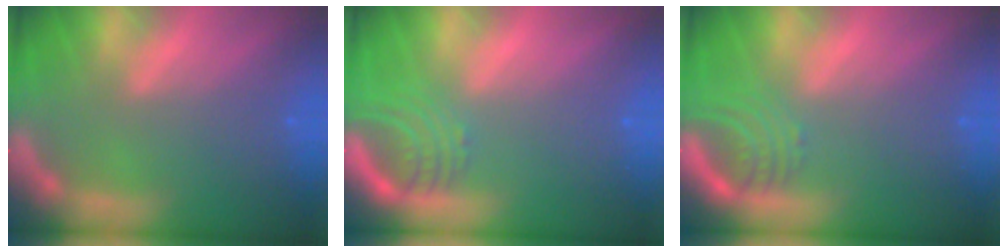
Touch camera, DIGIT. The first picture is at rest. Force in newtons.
{"total": 3.9}
{"total": 3.5}